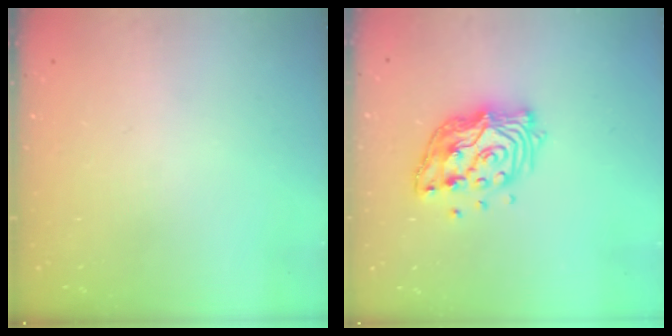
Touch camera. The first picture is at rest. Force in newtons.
{"total": 13.5, "press": 13.5, "slide": 1.2}